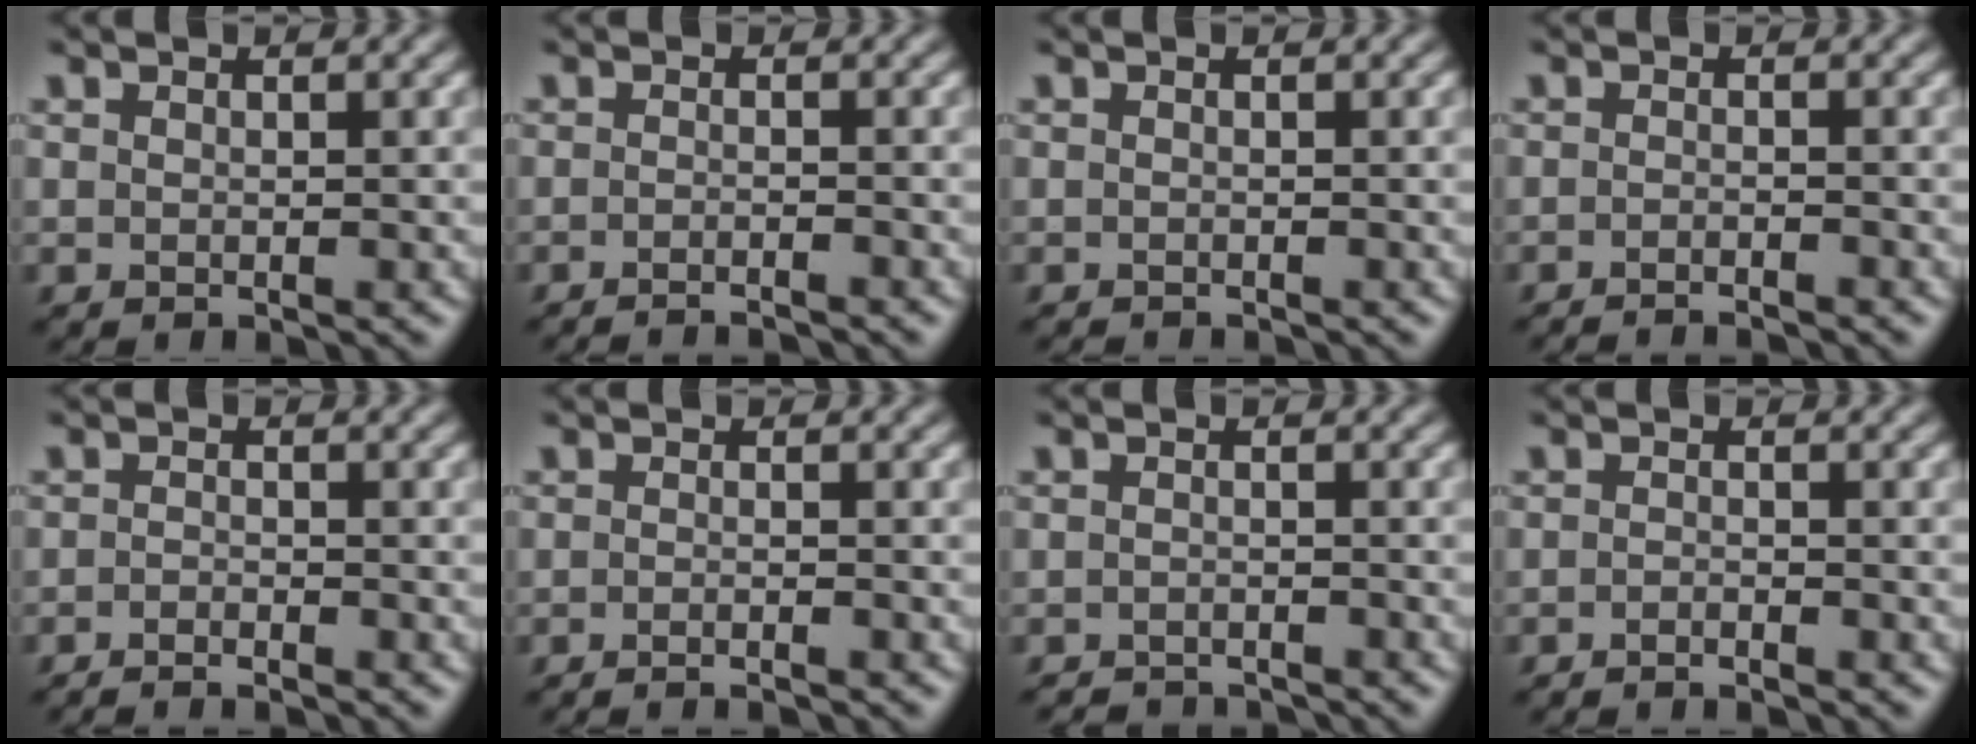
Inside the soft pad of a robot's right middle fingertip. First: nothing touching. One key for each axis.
{"total": 2.5, "fx": -2.2, "fy": 0.4, "fz": 1.3, "tx": -0.011, "ty": 0.000, "tz": -0.038}
{"total": 1.3, "fx": -1.2, "fy": 0.2, "fz": 0.4, "tx": 0.002, "ty": -0.008, "tz": -0.021}
{"total": 2.4, "fx": -2.1, "fy": 0.4, "fz": 1.1, "tx": -0.011, "ty": -0.002, "tz": -0.037}
{"total": 1.8, "fx": -1.5, "fy": 0.3, "fz": 0.8, "tx": -0.016, "ty": -0.002, "tz": -0.031}
{"total": 2.0, "fx": -1.4, "fy": 0.5, "fz": 1.4, "tx": -0.011, "ty": -0.002, "tz": -0.028}
{"total": 3.1, "fx": -3.0, "fy": 0.5, "fz": 0.6, "tx": -0.005, "ty": -0.006, "tz": -0.050}
{"total": 1.2, "fx": -1.0, "fy": 0.2, "fz": 0.6, "tx": -0.008, "ty": -0.004, "tz": -0.023}